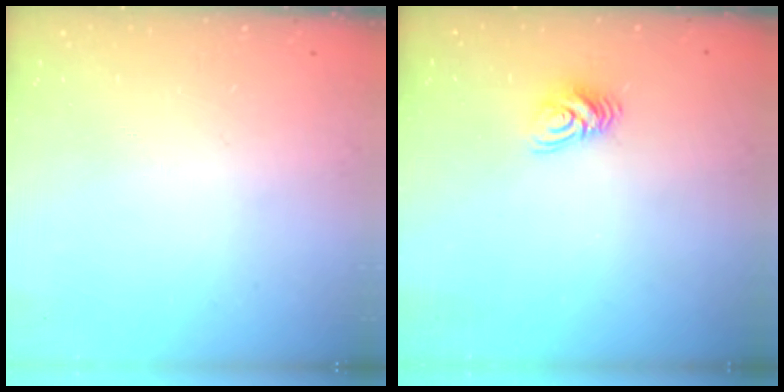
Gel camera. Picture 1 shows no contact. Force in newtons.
{"total": 7.2, "press": 7.2, "slide": 0.4}